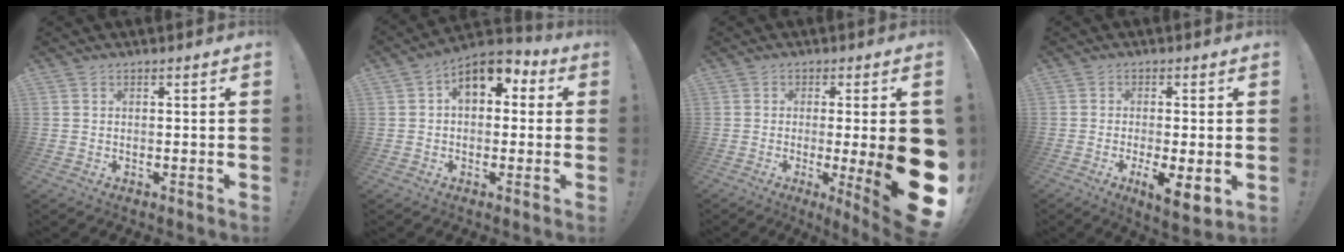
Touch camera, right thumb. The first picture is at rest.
{"total": 9.9, "force": [4.0, 6.1, 6.7], "torque": [-0.101, -0.007, 0.077]}
{"total": 19.0, "force": [-2.4, 3.0, 18.6], "torque": [-0.258, -0.015, -0.022]}
{"total": 7.1, "force": [-1.4, 1.7, 6.8], "torque": [-0.095, -0.010, -0.016]}